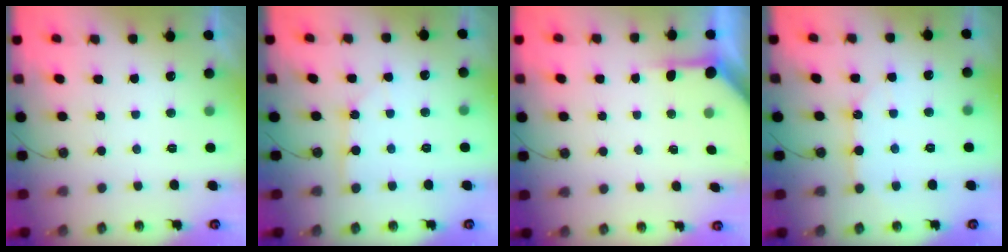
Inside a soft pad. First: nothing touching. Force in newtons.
{"total": 2.8, "press": 2.8, "slide": 0.3}
{"total": 3.5, "press": 3.5, "slide": 0.3}
{"total": 9.1, "press": 9.1, "slide": 0.9}